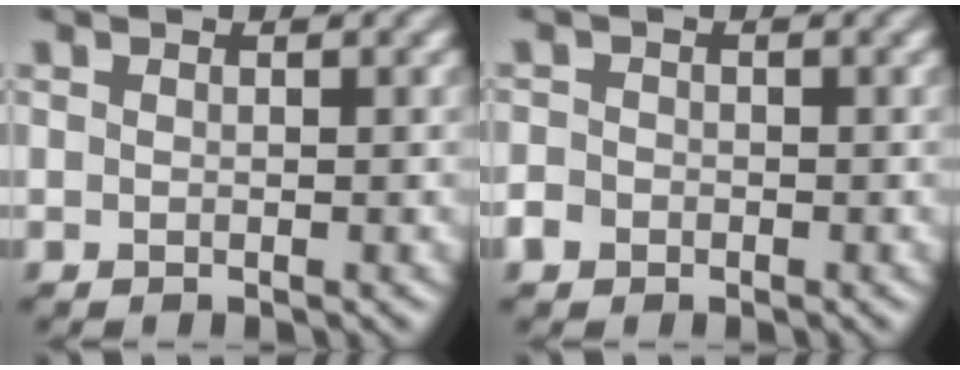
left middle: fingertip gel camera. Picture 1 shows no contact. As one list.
[{"total": 1.6, "force": [-0.9, 1.3, 0.4], "torque": [-0.003, 0.001, -0.020]}]